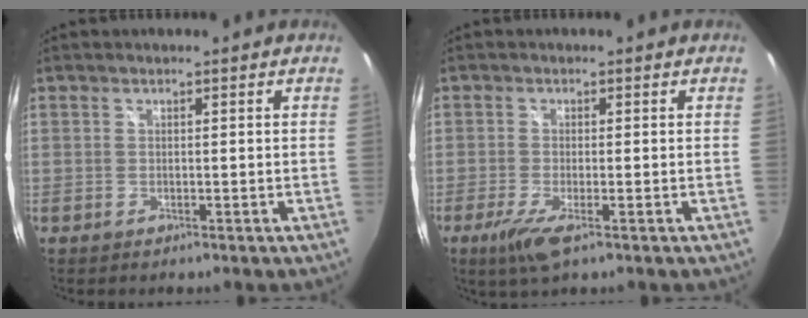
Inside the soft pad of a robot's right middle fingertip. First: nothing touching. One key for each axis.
{"total": 4.6, "fx": -2.4, "fy": 0.4, "fz": 3.9, "tx": -0.087, "ty": -0.017, "tz": -0.046}